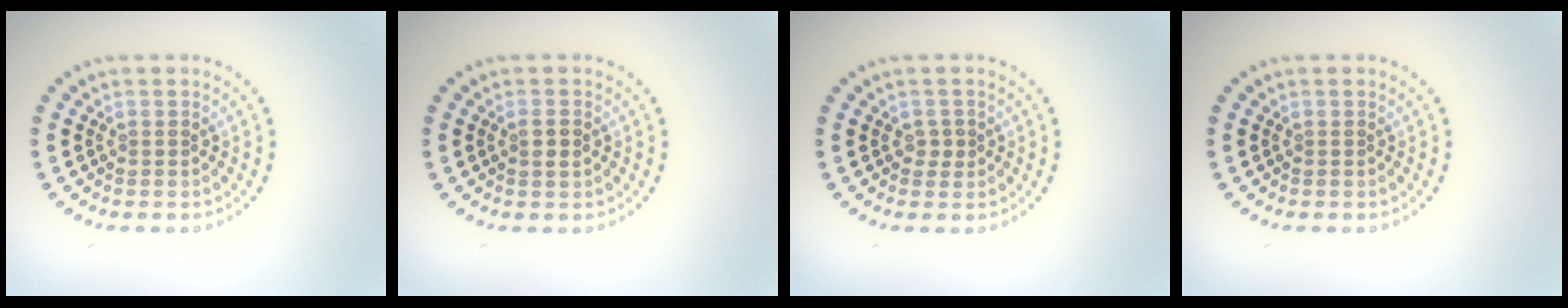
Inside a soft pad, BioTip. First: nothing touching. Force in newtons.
{"total": 1.2, "press": 1.1, "slide": 0.3}
{"total": 1.1, "press": 1.0, "slide": 0.5}
{"total": 0.0}